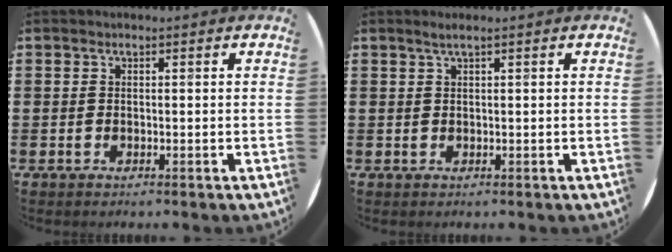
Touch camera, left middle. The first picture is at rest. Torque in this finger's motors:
{"motor_torque": [0.25, -0.19, 0.01, 0.00]}